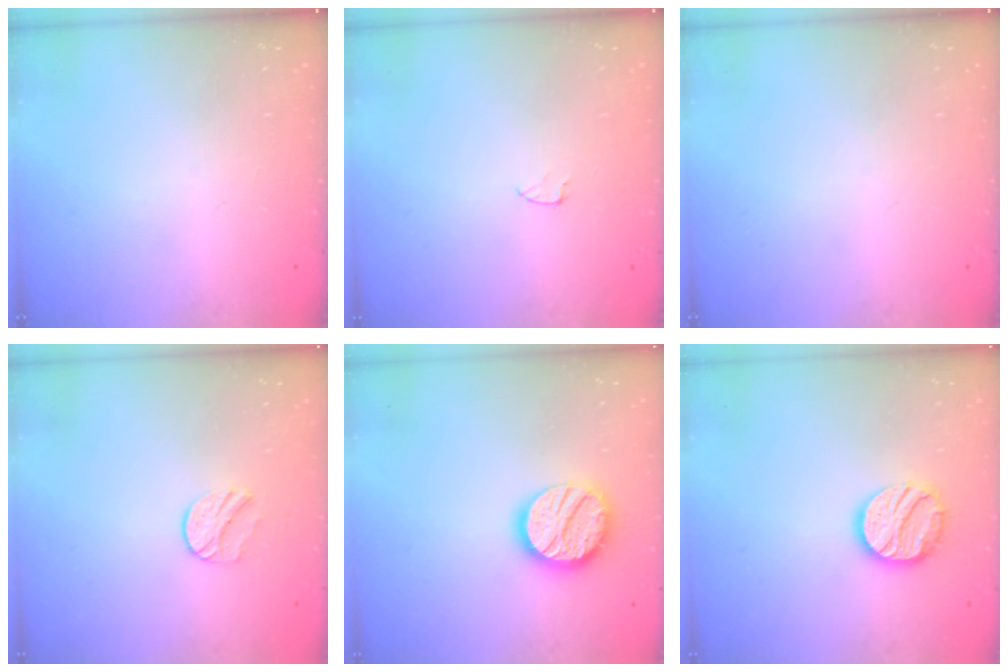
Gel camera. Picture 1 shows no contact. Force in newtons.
{"total": 2.6, "press": 2.6, "slide": 0.2}
{"total": 0.0}
{"total": 6.4, "press": 6.4, "slide": 0.7}
{"total": 16.5, "press": 16.5, "slide": 1.4}
{"total": 13.7, "press": 13.6, "slide": 1.0}